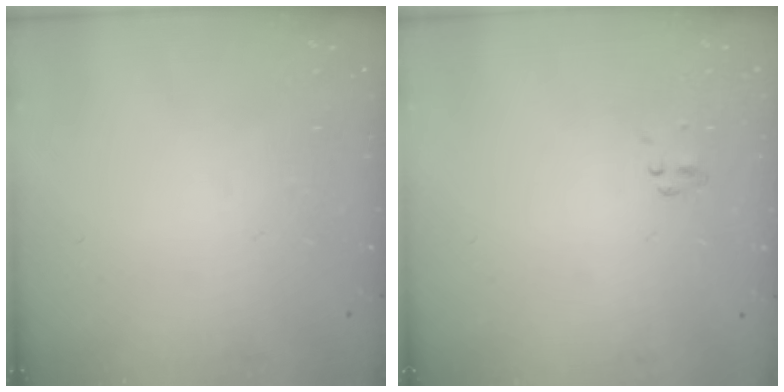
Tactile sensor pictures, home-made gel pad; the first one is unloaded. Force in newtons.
{"total": 0.5, "press": 0.5, "slide": 0.1}